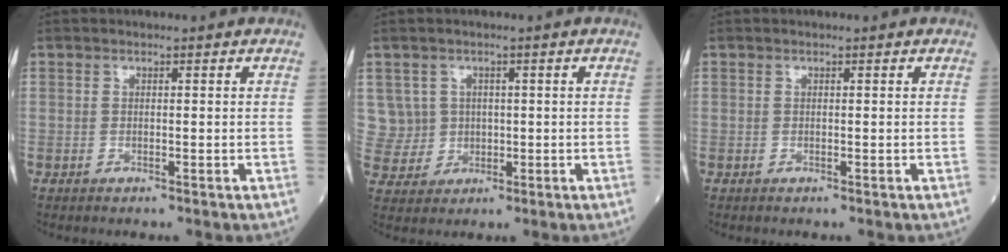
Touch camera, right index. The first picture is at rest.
{"total": 5.8, "force": [1.3, 5.7, 0.1], "torque": [-0.004, 0.021, 0.036]}
{"total": 0.0}